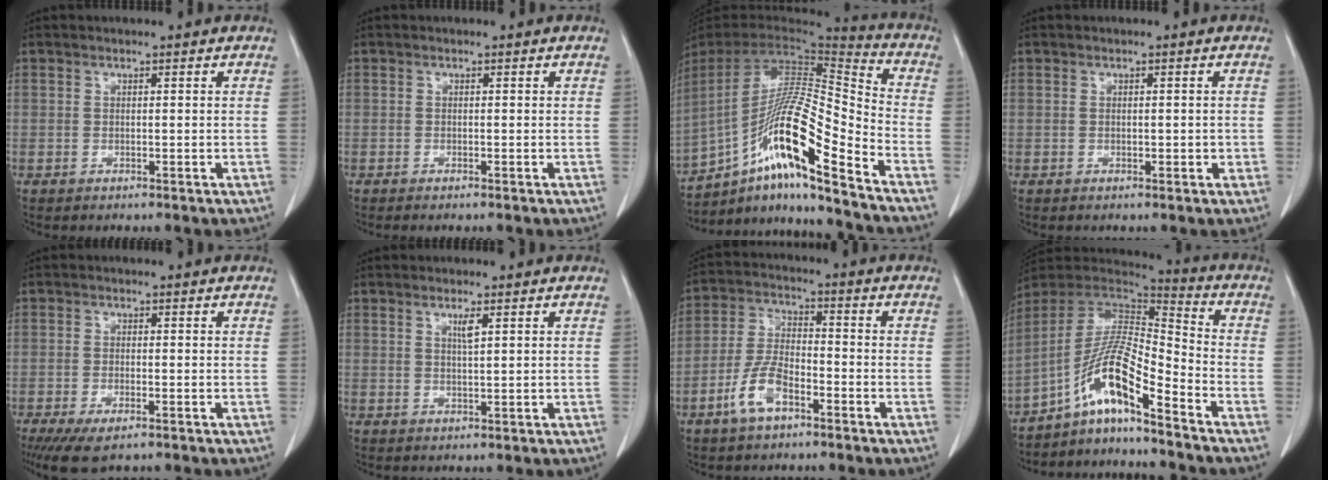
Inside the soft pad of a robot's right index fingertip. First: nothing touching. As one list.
[{"total": 0.6, "force": [-0.5, -0.1, 0.4], "torque": [-0.008, 0.000, -0.009]}, {"total": 19.8, "force": [-11.9, 0.5, 15.8], "torque": [-0.308, -0.005, -0.218]}, {"total": 1.2, "force": [-0.1, 0.8, 0.9], "torque": [-0.013, 0.003, 0.000]}, {"total": 5.3, "force": [-3.5, 1.4, 3.7], "torque": [-0.064, -0.012, -0.051]}, {"total": 1.7, "force": [0.8, -0.1, 1.5], "torque": [-0.029, -0.002, 0.015]}, {"total": 7.5, "force": [-4.0, 3.0, 5.5], "torque": [-0.126, 0.006, -0.079]}, {"total": 11.7, "force": [-7.8, 0.6, 8.7], "torque": [-0.164, 0.017, -0.141]}]